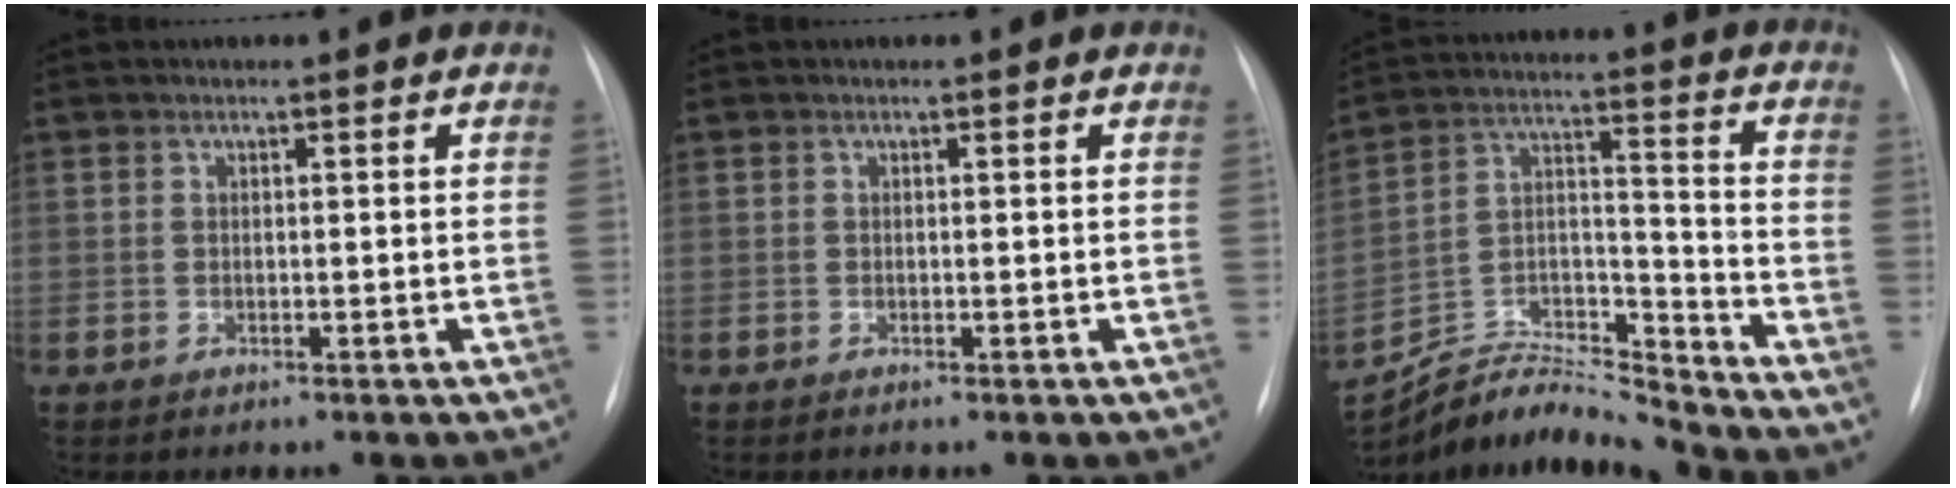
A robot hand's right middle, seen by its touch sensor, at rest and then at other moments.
{"total": 0.0}
{"total": 14.1, "force": [-14.0, -1.5, 0.6], "torque": [-0.014, 0.040, -0.256]}